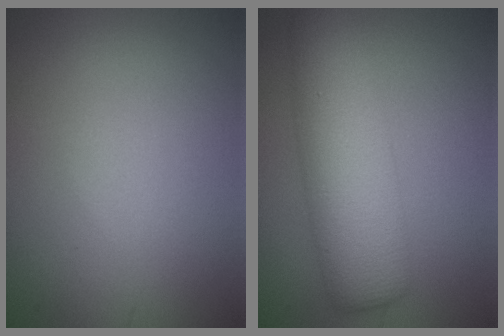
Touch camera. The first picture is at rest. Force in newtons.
{"total": 7.4, "press": 7.4, "slide": 0.3}